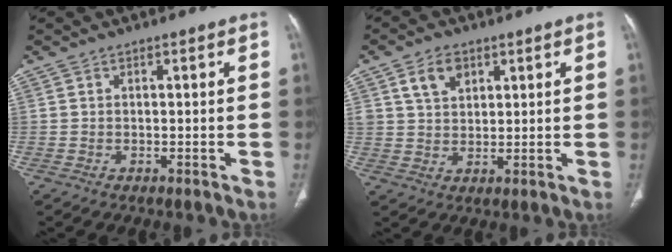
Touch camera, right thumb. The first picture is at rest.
{"total": 5.9, "force": [3.0, 3.9, 3.2], "torque": [-0.043, -0.013, 0.058]}